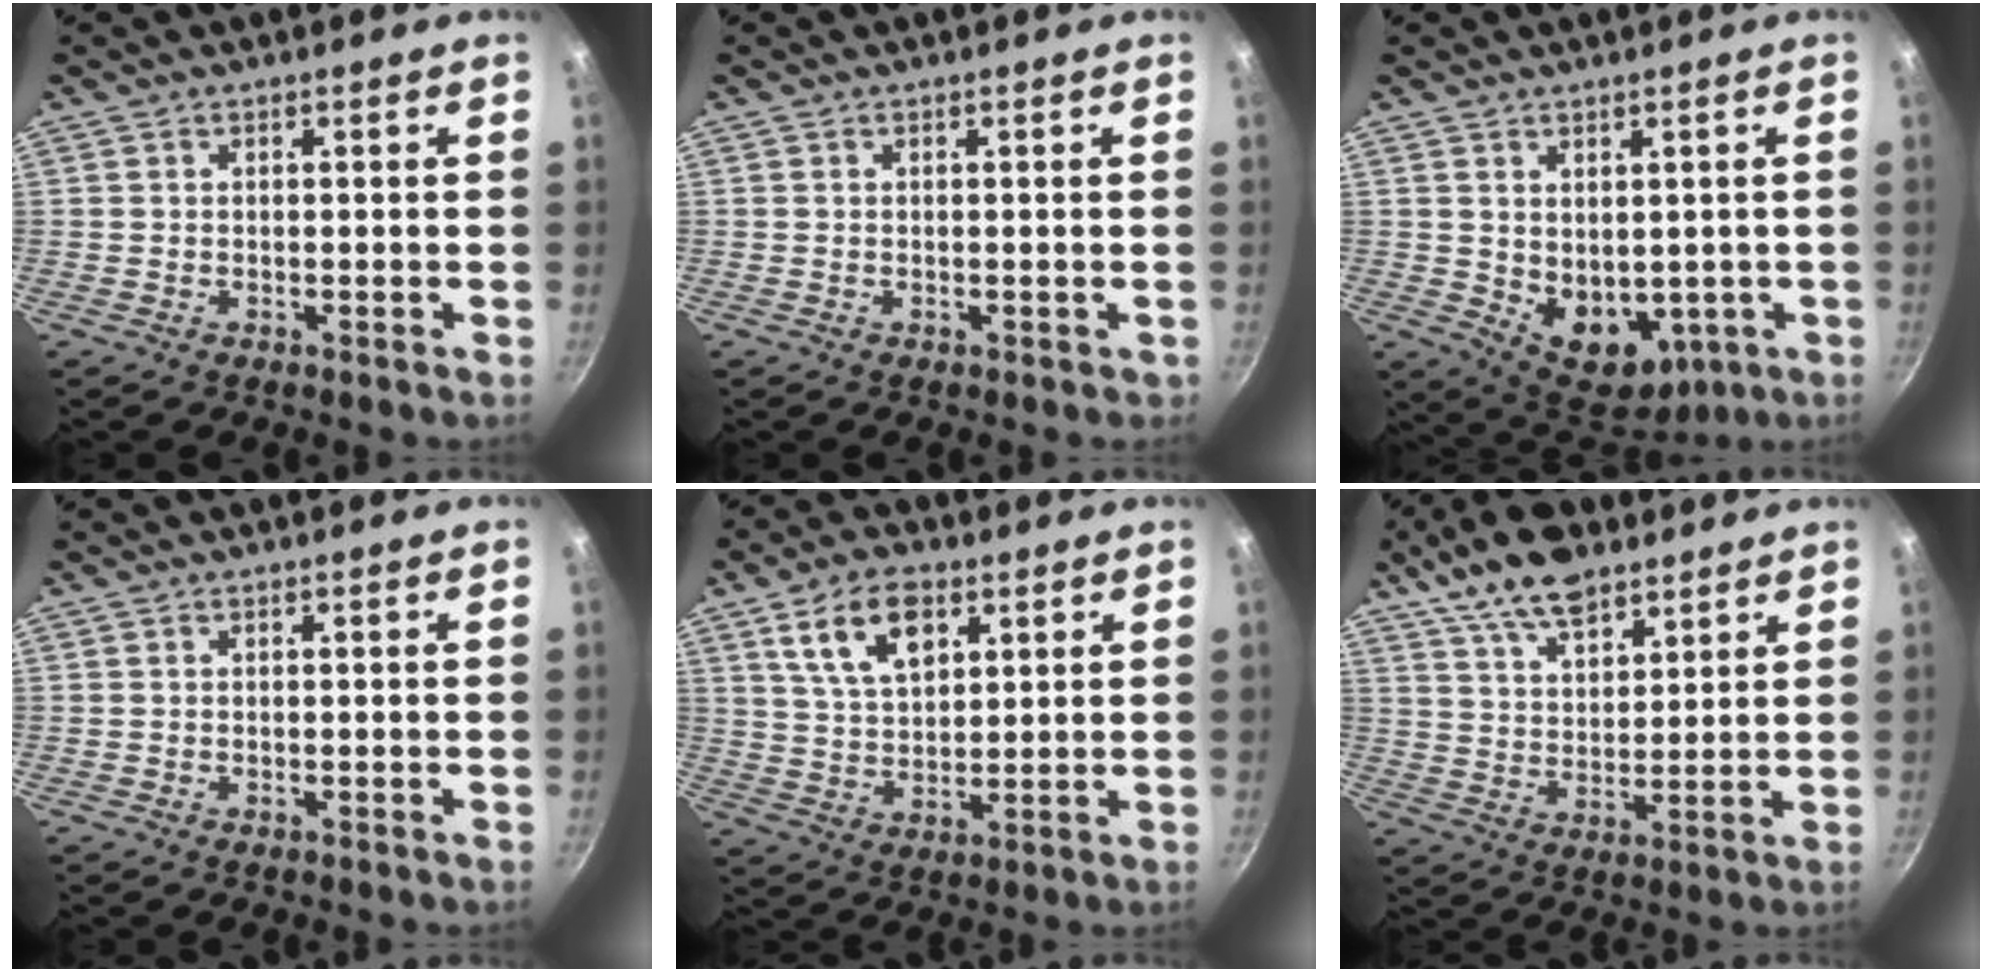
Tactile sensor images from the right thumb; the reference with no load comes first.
{"total": 0.0}
{"total": 10.2, "force": [-0.2, 7.4, 7.1], "torque": [-0.076, -0.023, 0.025]}
{"total": 0.0}
{"total": 10.7, "force": [5.0, 6.1, 7.3], "torque": [-0.112, -0.015, 0.092]}
{"total": 13.6, "force": [9.2, 6.5, 7.6], "torque": [-0.105, -0.027, 0.162]}